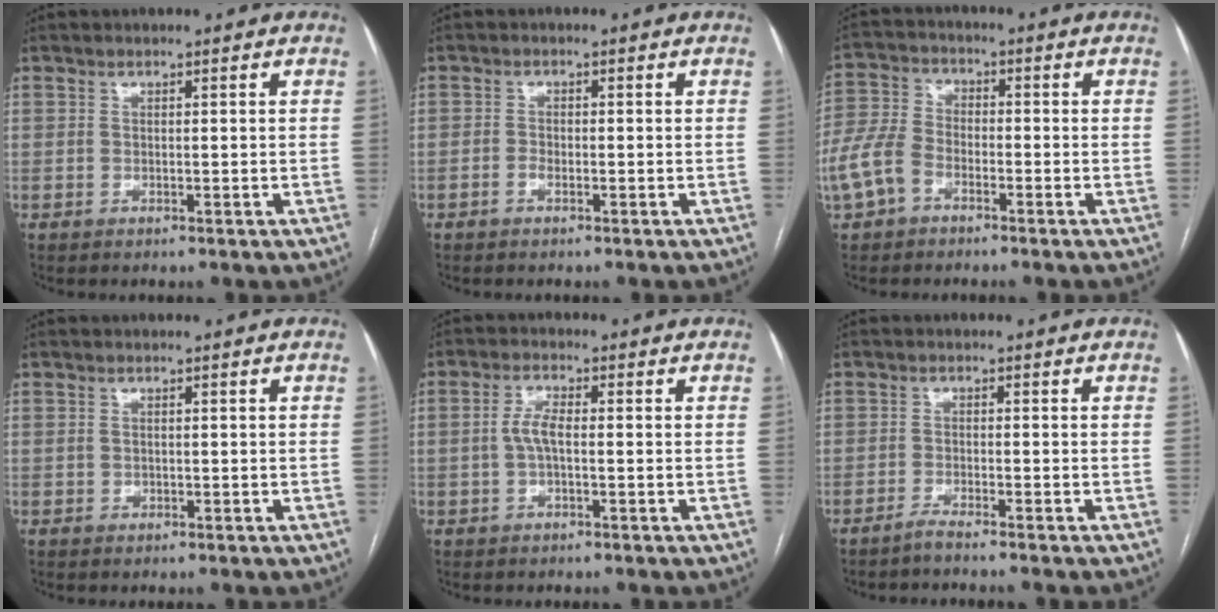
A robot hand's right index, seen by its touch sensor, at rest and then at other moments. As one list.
[{"total": 1.1, "force": [-0.7, 0.5, 0.8], "torque": [-0.015, 0.002, -0.012]}, {"total": 7.2, "force": [-3.6, 4.6, 4.2], "torque": [-0.118, 0.009, -0.076]}, {"total": 0.7, "force": [-0.1, 0.6, 0.4], "torque": [-0.011, 0.004, 0.001]}, {"total": 3.3, "force": [-0.3, 1.0, 3.1], "torque": [-0.067, 0.007, -0.005]}, {"total": 2.4, "force": [-2.1, -0.7, 0.9], "torque": [-0.018, 0.001, -0.037]}]